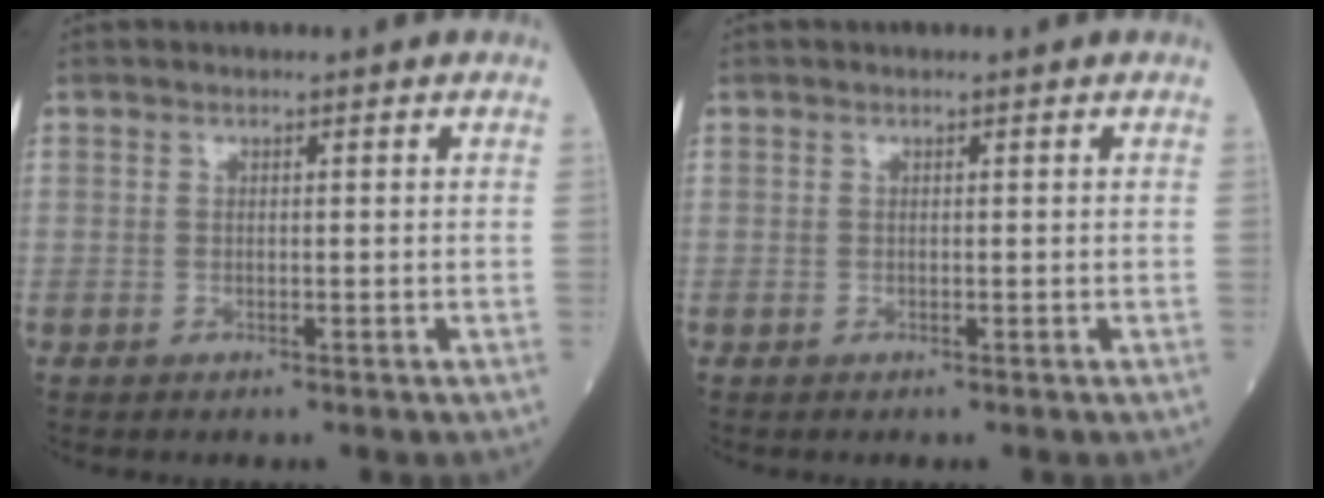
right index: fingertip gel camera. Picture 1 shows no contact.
{"total": 0.0}